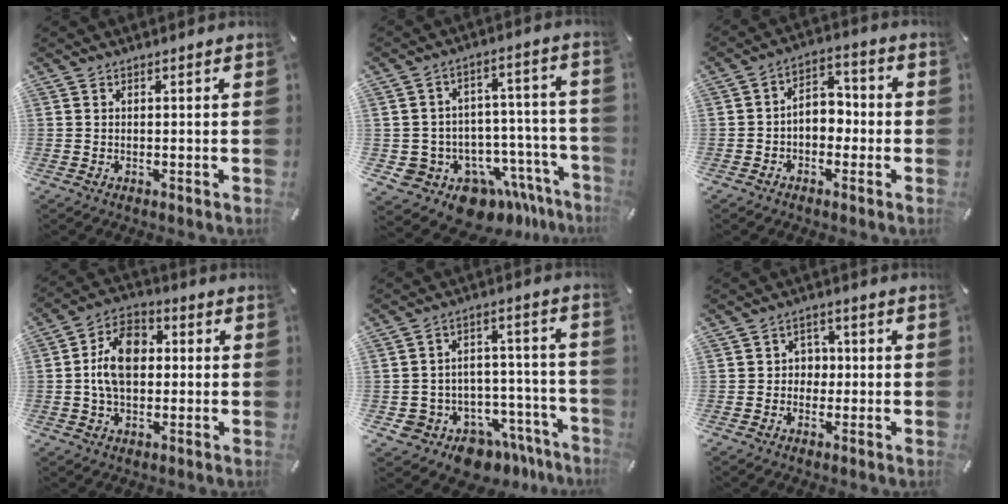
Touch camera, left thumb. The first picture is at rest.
{"total": 13.1, "force": [-8.4, 9.0, 4.4], "torque": [-0.034, 0.044, -0.132]}
{"total": 6.0, "force": [-1.8, 4.7, 3.4], "torque": [-0.053, 0.015, -0.034]}
{"total": 10.9, "force": [0.3, 7.9, 7.6], "torque": [-0.150, 0.011, 0.003]}
{"total": 9.4, "force": [-6.6, 6.4, 2.3], "torque": [-0.028, 0.033, -0.105]}
{"total": 4.6, "force": [-0.7, 4.4, 1.1], "torque": [-0.015, 0.013, -0.017]}